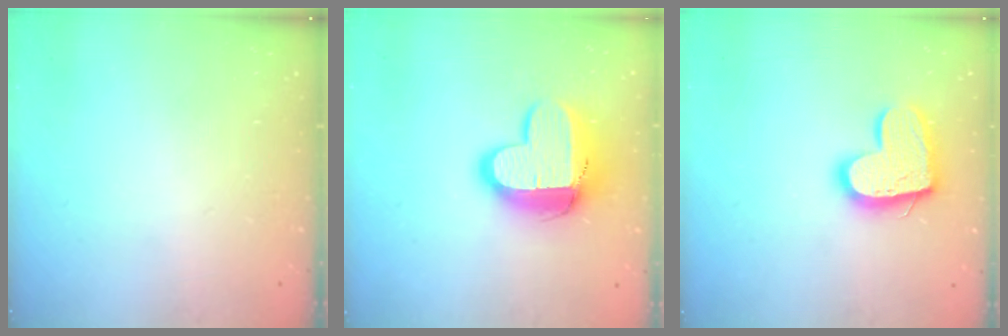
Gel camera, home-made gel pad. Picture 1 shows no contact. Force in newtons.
{"total": 14.0, "press": 13.9, "slide": 1.4}
{"total": 15.1, "press": 15.0, "slide": 1.0}